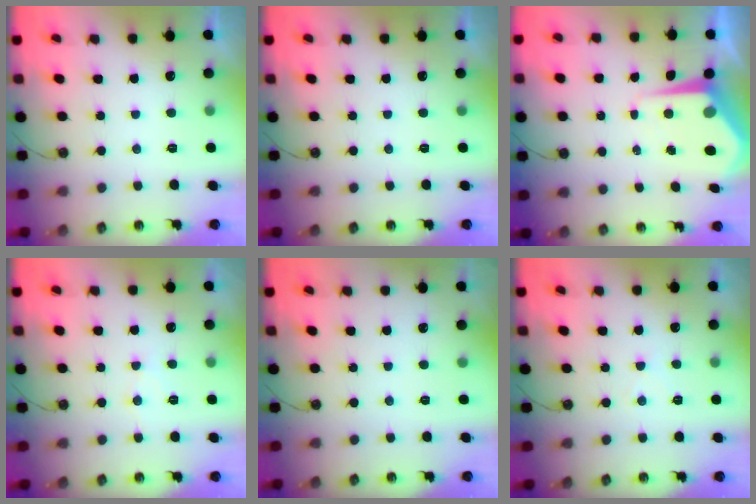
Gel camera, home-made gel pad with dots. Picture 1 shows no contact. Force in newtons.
{"total": 0.0}
{"total": 7.4, "press": 7.4, "slide": 0.6}
{"total": 5.5, "press": 5.5, "slide": 0.4}
{"total": 2.2, "press": 2.1, "slide": 0.3}
{"total": 3.1, "press": 3.0, "slide": 0.6}